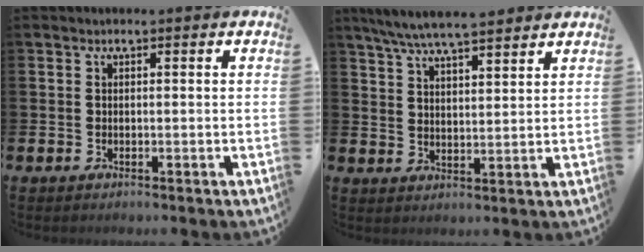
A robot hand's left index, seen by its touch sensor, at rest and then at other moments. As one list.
[{"total": 6.9, "force": [6.5, 0.7, 2.3], "torque": [-0.064, -0.021, 0.119]}]